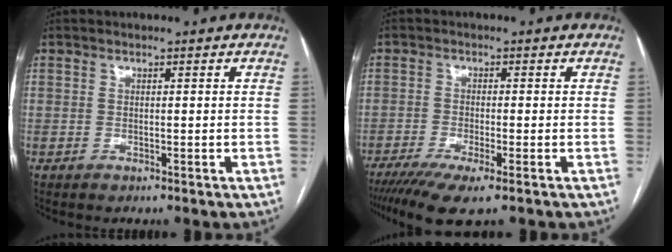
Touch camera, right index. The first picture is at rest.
{"total": 7.4, "force": [-4.9, 0.7, 5.5], "torque": [-0.090, -0.017, -0.080]}